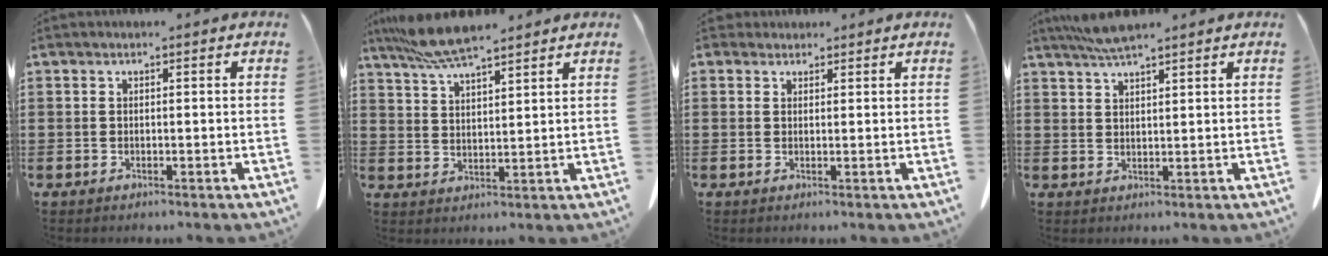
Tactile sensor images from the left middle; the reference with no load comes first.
{"total": 7.4, "force": [6.4, 1.0, 3.7], "torque": [-0.088, -0.015, 0.118]}
{"total": 1.7, "force": [1.5, 0.9, 0.2], "torque": [0.000, 0.002, 0.027]}
{"total": 4.4, "force": [3.7, 0.4, 2.3], "torque": [-0.056, -0.001, 0.069]}